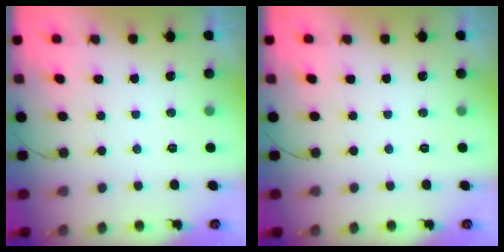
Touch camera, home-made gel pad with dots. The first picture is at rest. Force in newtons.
{"total": 0.0}